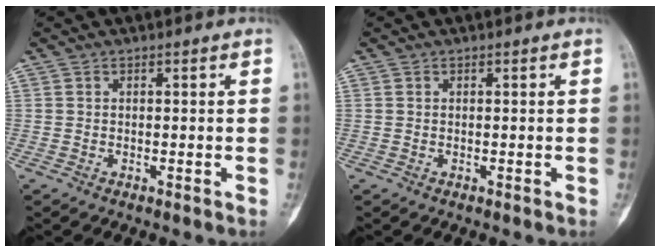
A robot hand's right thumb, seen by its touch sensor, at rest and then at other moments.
{"total": 0.0}